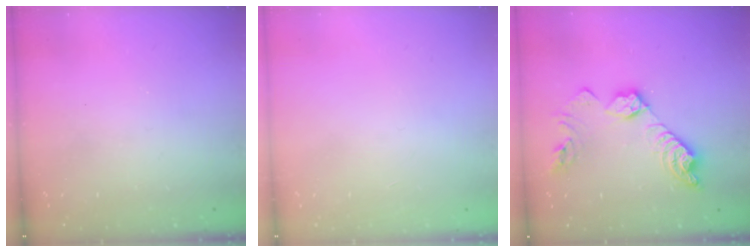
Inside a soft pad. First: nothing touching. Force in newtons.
{"total": 0.0}
{"total": 14.7, "press": 14.6, "slide": 1.1}